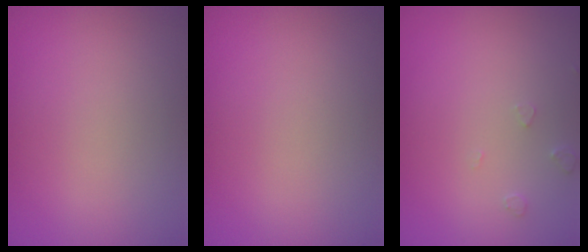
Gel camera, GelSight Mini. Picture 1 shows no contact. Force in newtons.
{"total": 0.0}
{"total": 0.9, "press": 0.9, "slide": 0.2}